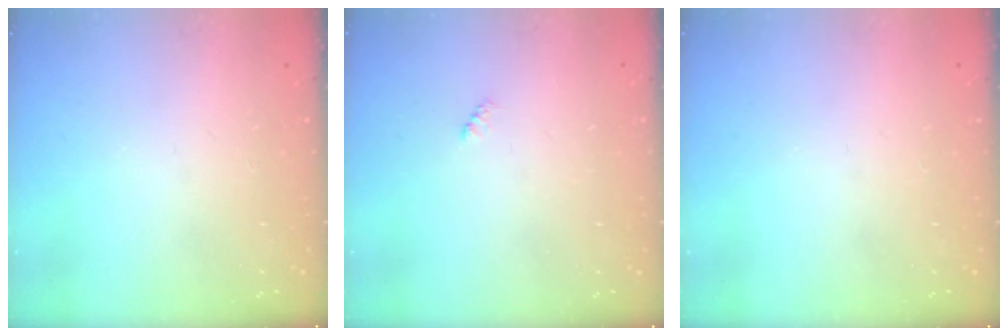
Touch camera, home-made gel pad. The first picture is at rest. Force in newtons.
{"total": 1.9, "press": 1.9, "slide": 0.4}
{"total": 0.0}